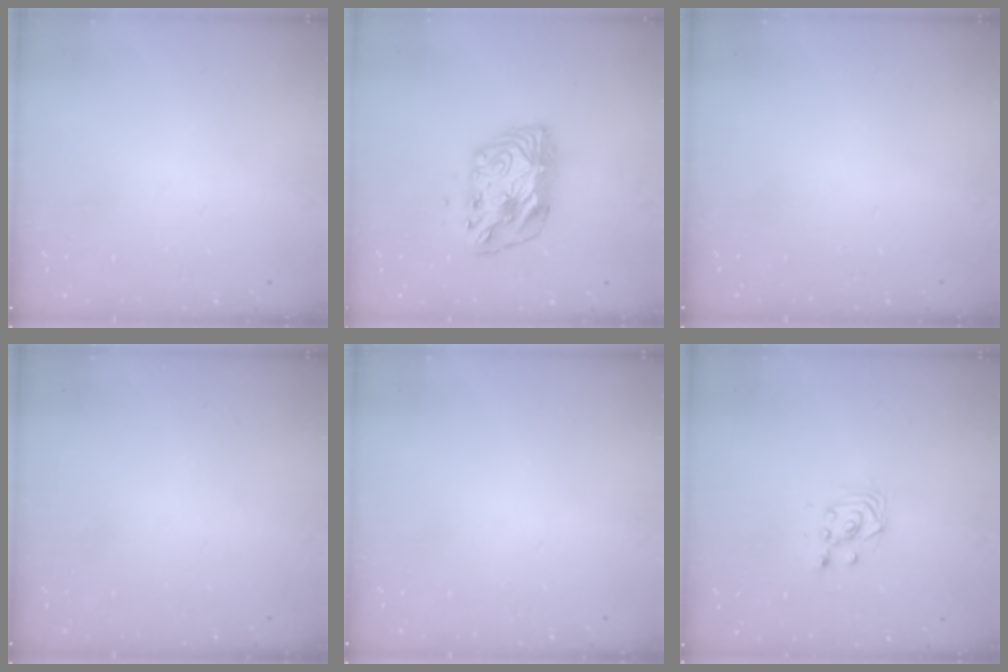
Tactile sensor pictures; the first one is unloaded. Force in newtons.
{"total": 9.6, "press": 9.5, "slide": 1.0}
{"total": 0.0}
{"total": 0.0}
{"total": 0.0}
{"total": 3.7, "press": 3.4, "slide": 1.4}